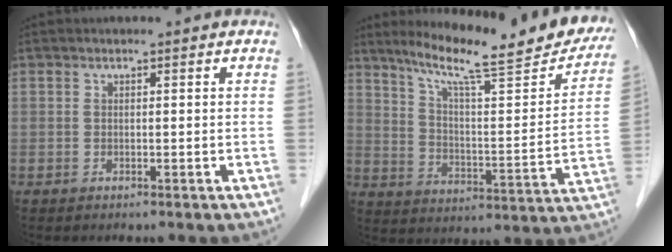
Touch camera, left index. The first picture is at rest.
{"total": 22.9, "force": [18.9, 2.2, 12.7], "torque": [-0.191, -0.037, 0.260]}